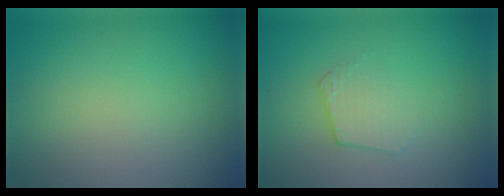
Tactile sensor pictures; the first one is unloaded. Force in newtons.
{"total": 2.4, "press": 2.4, "slide": 0.3}